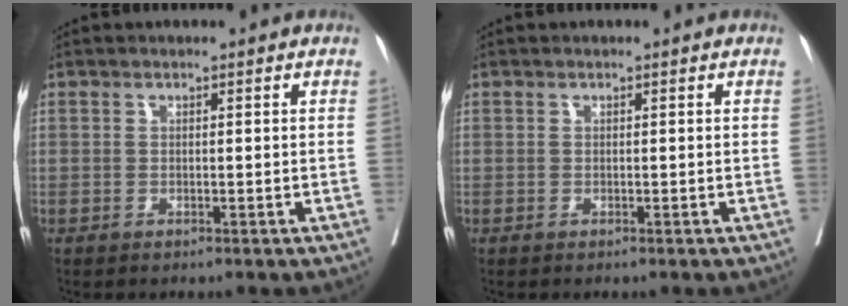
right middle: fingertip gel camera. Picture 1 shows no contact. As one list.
[{"total": 0.0}]